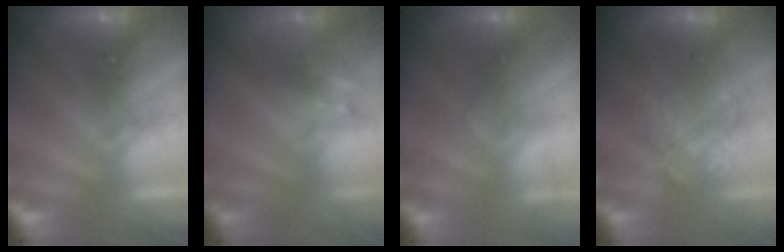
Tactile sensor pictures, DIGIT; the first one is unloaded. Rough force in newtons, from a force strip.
{"total": 2.9}
{"total": 1.9}
{"total": 2.3}